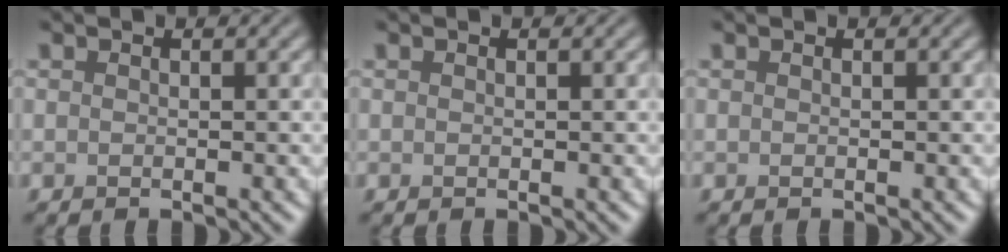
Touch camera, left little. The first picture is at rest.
{"total": 0.0}
{"total": 0.0}